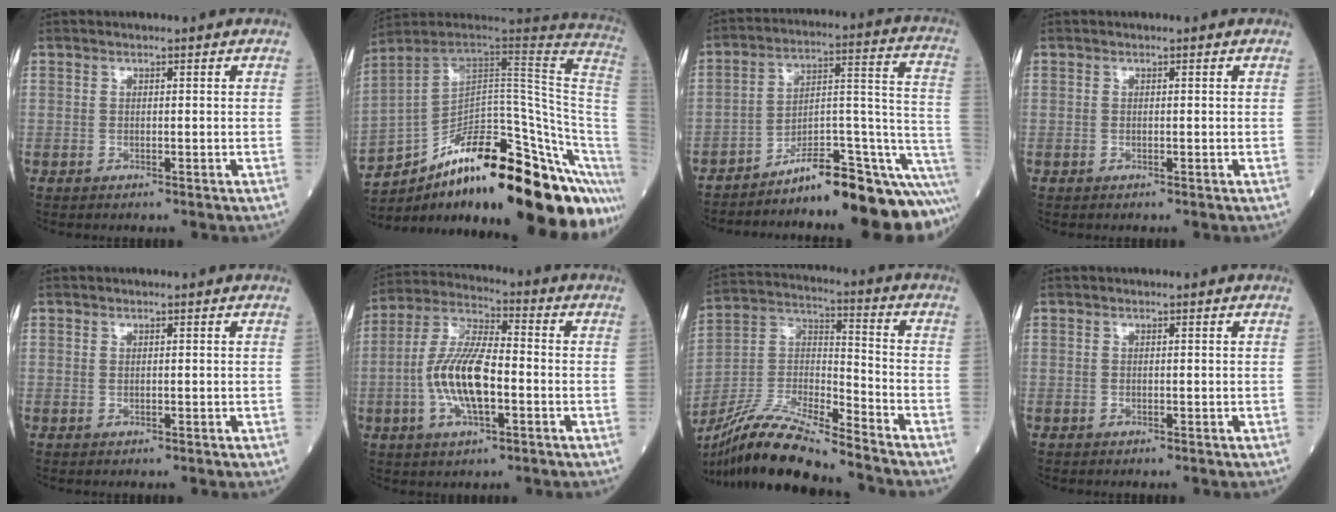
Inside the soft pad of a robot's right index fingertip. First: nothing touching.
{"total": 30.3, "force": [-16.5, 6.6, 24.5], "torque": [-0.250, 0.028, -0.243]}
{"total": 16.7, "force": [-14.6, 0.7, 8.1], "torque": [-0.059, 0.054, -0.219]}
{"total": 0.0}
{"total": 0.0}
{"total": 11.8, "force": [-2.4, 3.6, 11.0], "torque": [-0.232, 0.008, -0.046]}
{"total": 17.0, "force": [-14.9, 0.8, 8.1], "torque": [-0.168, -0.008, -0.282]}
{"total": 0.0}